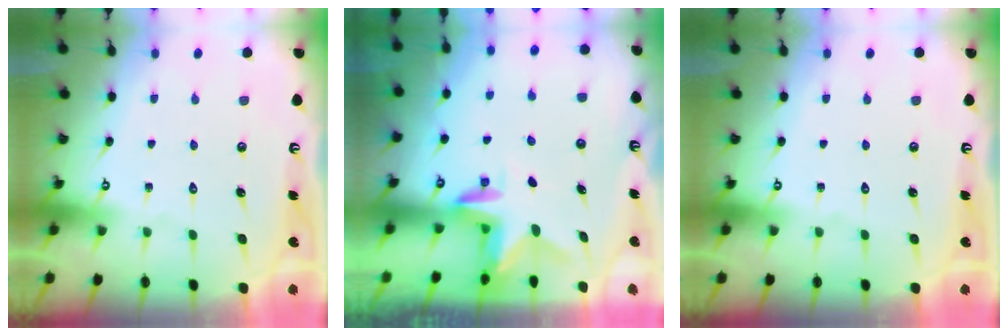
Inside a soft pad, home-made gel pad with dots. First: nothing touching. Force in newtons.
{"total": 2.9, "press": 2.9, "slide": 0.2}
{"total": 0.0}